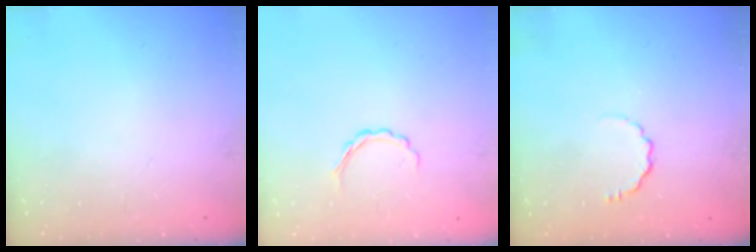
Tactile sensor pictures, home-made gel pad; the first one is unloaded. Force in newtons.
{"total": 3.2, "press": 3.1, "slide": 0.8}
{"total": 3.9, "press": 3.6, "slide": 1.5}